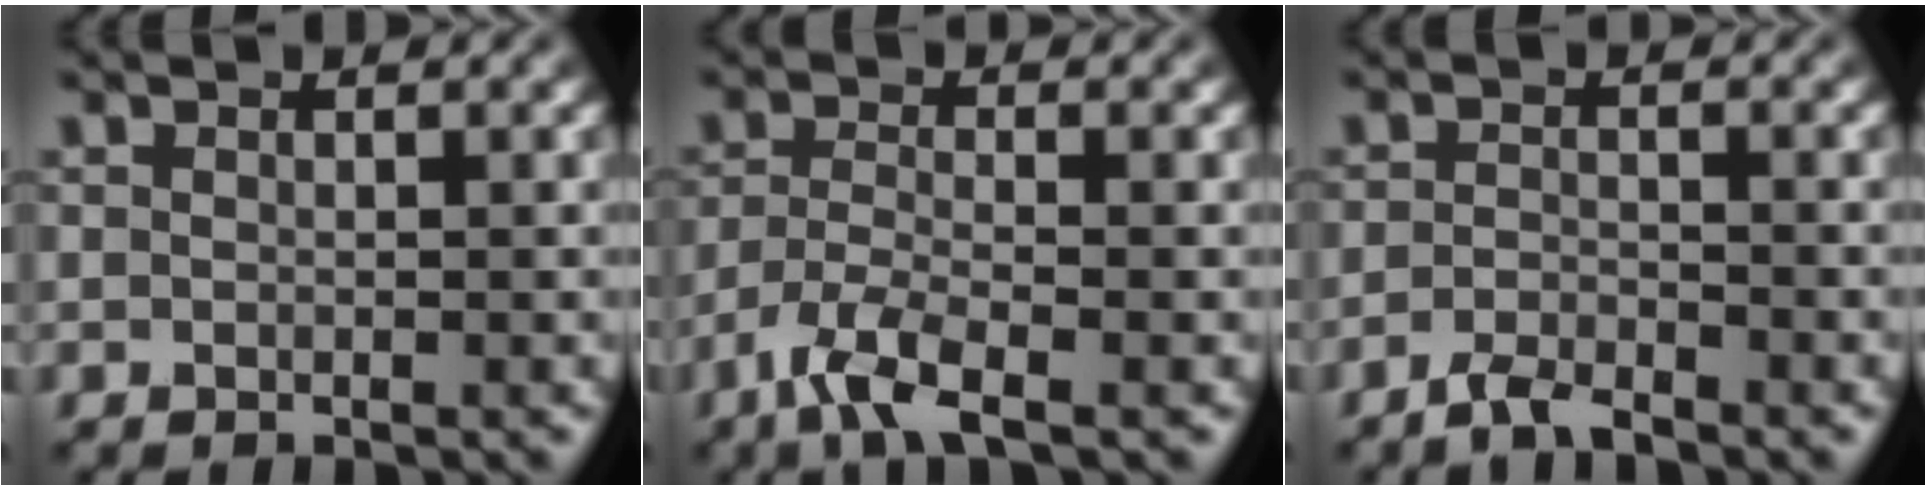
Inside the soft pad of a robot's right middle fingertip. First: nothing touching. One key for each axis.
{"total": 4.1, "fx": -2.7, "fy": 1.0, "fz": 3.0, "tx": -0.064, "ty": -0.006, "tz": -0.061}
{"total": 2.3, "fx": -1.9, "fy": 0.4, "fz": 1.2, "tx": -0.024, "ty": 0.000, "tz": -0.043}